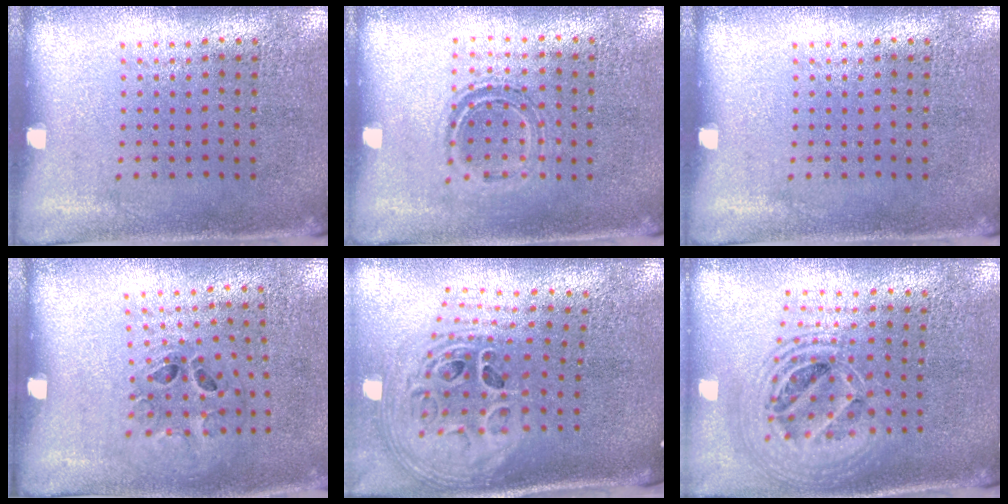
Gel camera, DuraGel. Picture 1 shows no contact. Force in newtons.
{"total": 1.1, "press": 0.9, "slide": 0.6}
{"total": 0.0}
{"total": 1.3, "press": 0.7, "slide": 1.1}
{"total": 2.9, "press": 2.0, "slide": 2.1}
{"total": 2.1, "press": 1.7, "slide": 1.3}